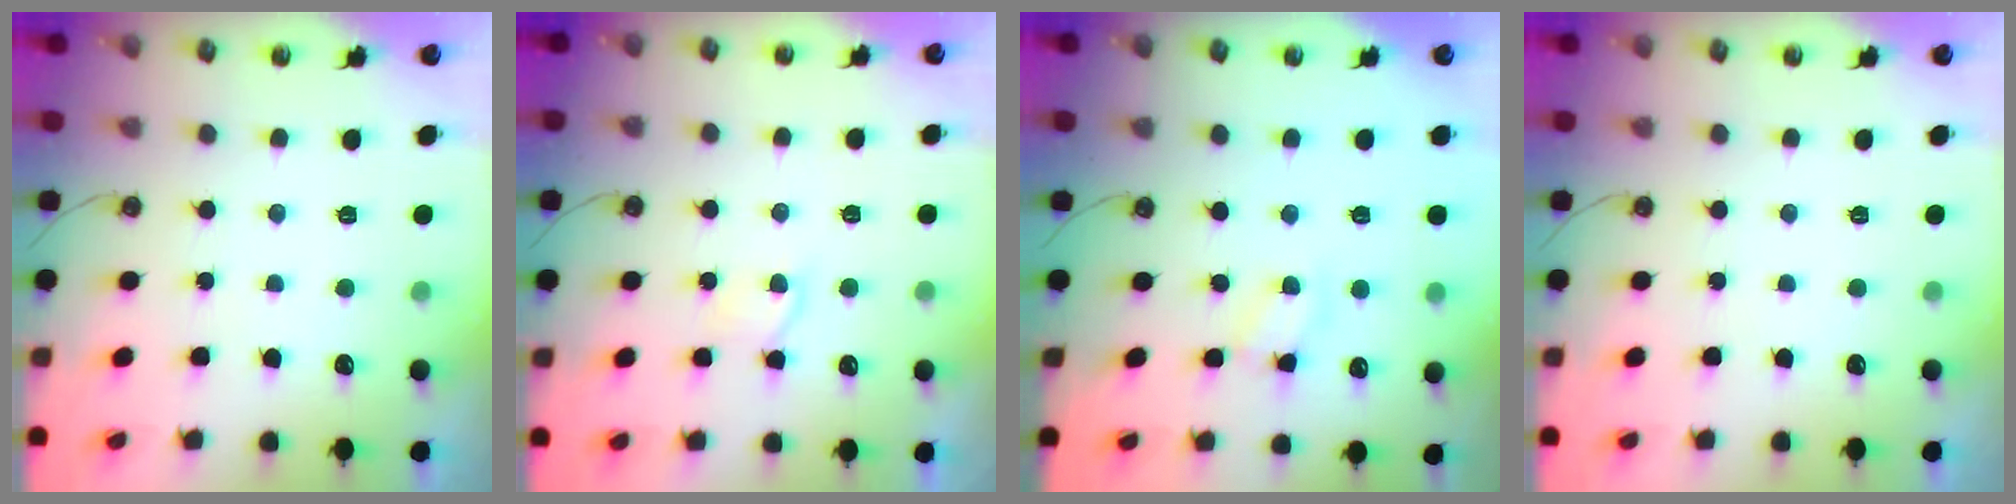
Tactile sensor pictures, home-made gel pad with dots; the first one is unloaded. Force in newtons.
{"total": 2.1, "press": 2.1, "slide": 0.4}
{"total": 4.4, "press": 4.3, "slide": 0.5}
{"total": 0.0}